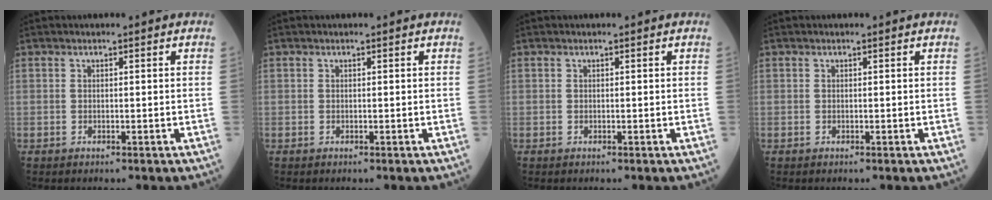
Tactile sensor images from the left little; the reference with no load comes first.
{"total": 0.0}
{"total": 0.0}
{"total": 0.0}